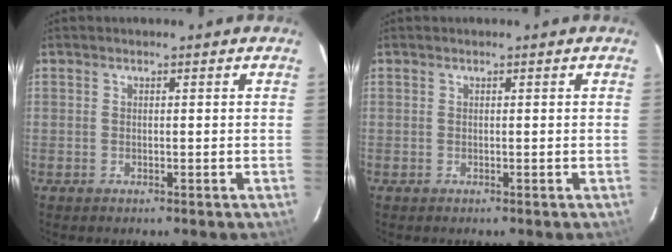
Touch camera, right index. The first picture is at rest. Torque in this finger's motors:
{"motor_torque": [-0.10, -0.10, 0.00, 0.00]}